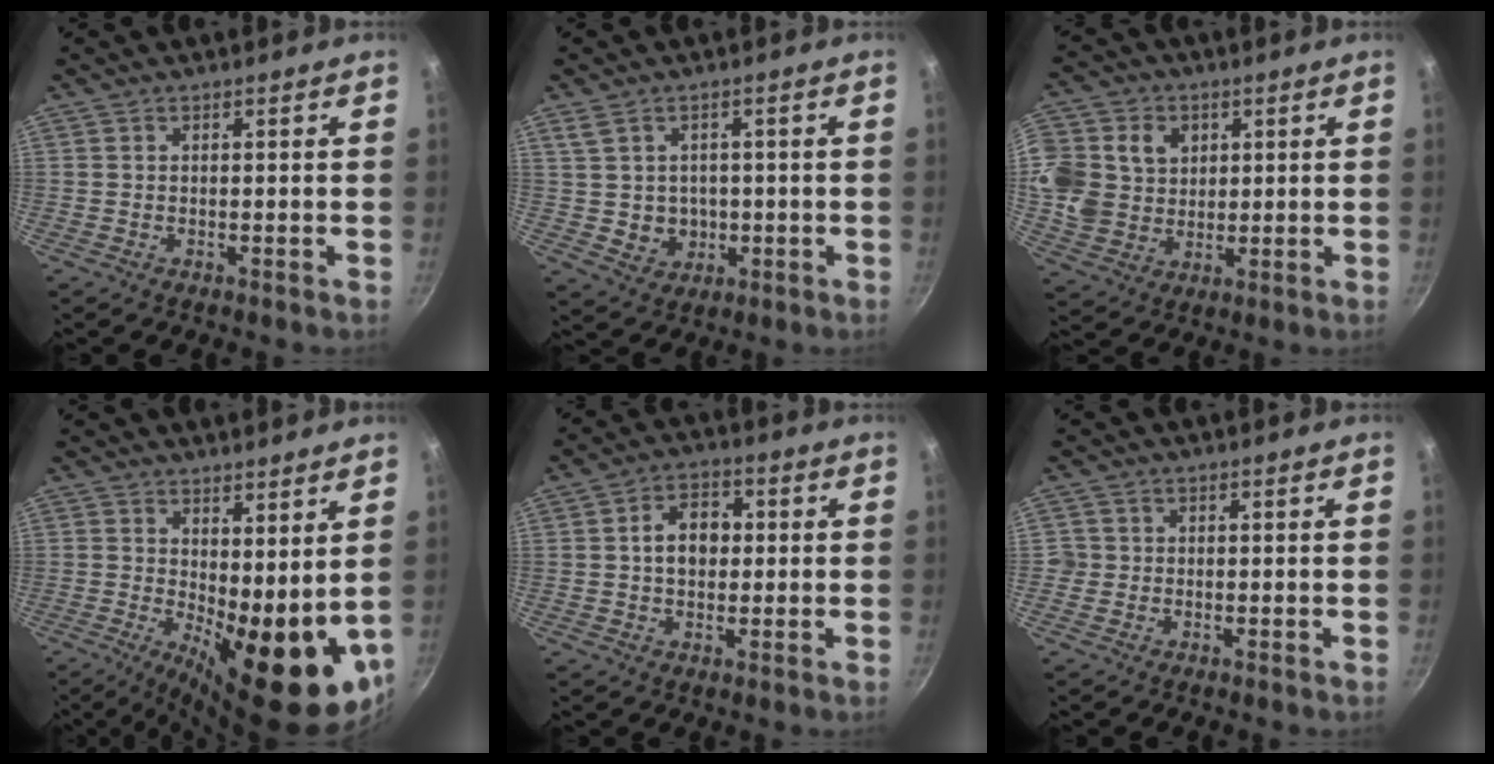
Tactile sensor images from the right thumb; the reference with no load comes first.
{"total": 5.9, "force": [0.3, 5.1, 3.0], "torque": [-0.031, 0.008, 0.019]}
{"total": 16.3, "force": [3.7, 14.0, 7.3], "torque": [-0.153, 0.000, 0.067]}
{"total": 16.0, "force": [1.4, 6.3, 14.7], "torque": [-0.168, -0.032, 0.035]}
{"total": 7.6, "force": [0.6, 5.5, 5.1], "torque": [-0.050, 0.016, 0.002]}
{"total": 1.8, "force": [-0.3, 1.8, 0.3], "torque": [0.005, 0.007, -0.007]}